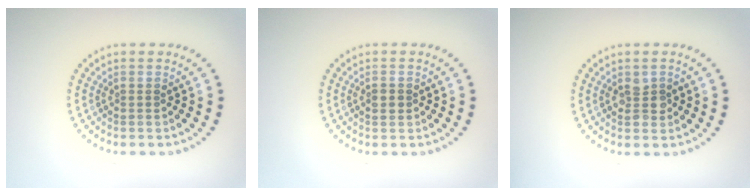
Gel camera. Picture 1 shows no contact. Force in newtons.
{"total": 1.4, "press": 1.4, "slide": 0.1}
{"total": 1.9, "press": 1.9, "slide": 0.2}